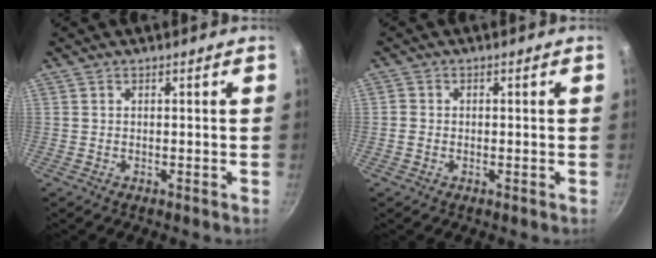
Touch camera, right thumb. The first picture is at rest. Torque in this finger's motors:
{"motor_torque": [-0.20, -0.78, -0.01, -0.23, -0.02]}